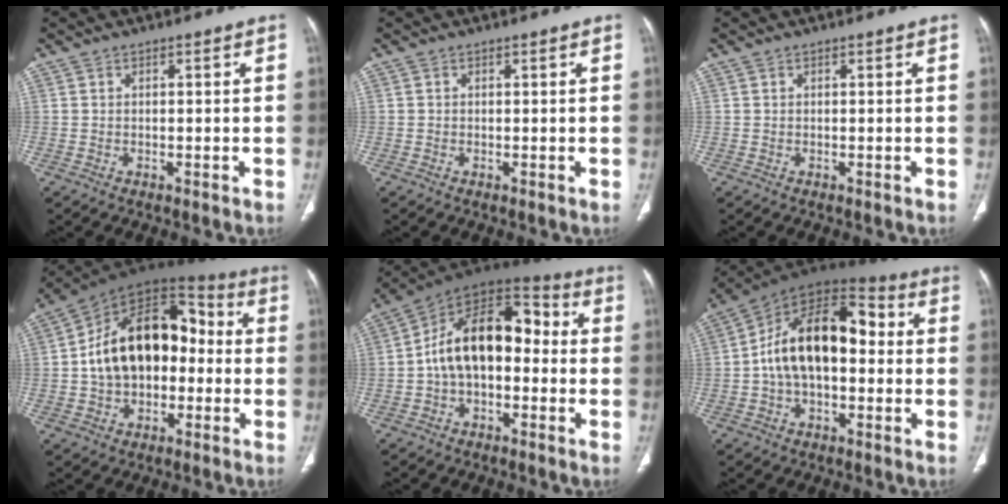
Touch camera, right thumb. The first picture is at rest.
{"total": 0.0}
{"total": 0.0}
{"total": 20.2, "force": [-0.5, 13.3, 15.3], "torque": [-0.219, 0.051, -0.016]}
{"total": 17.2, "force": [-0.8, 10.5, 13.6], "torque": [-0.194, 0.055, -0.027]}
{"total": 18.3, "force": [0.3, 10.7, 14.9], "torque": [-0.230, 0.049, -0.006]}